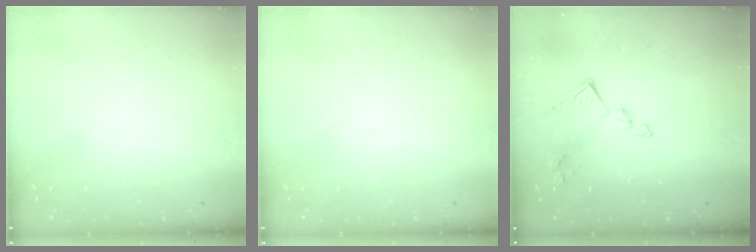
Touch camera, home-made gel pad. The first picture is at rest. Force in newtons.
{"total": 0.7, "press": 0.7, "slide": 0.2}
{"total": 12.8, "press": 12.8, "slide": 0.8}